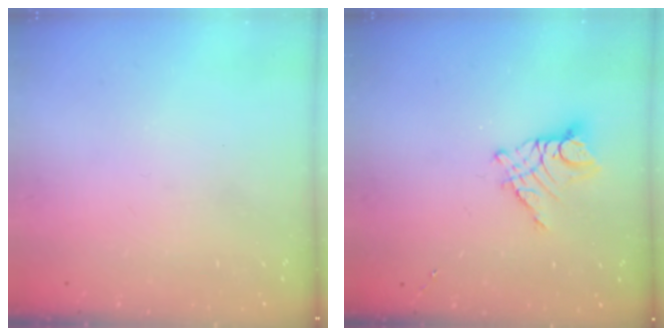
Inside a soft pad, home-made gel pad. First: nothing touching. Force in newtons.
{"total": 10.5, "press": 10.5, "slide": 1.0}